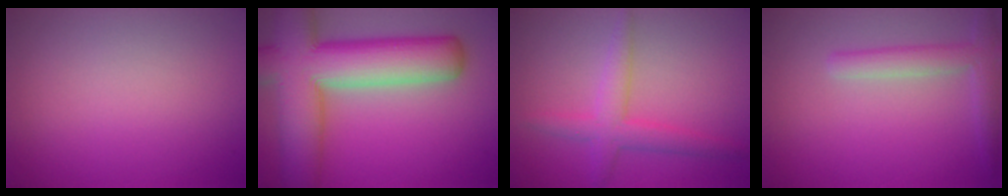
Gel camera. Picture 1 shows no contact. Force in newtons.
{"total": 12.8, "press": 12.8, "slide": 0.8}
{"total": 3.0, "press": 3.0, "slide": 0.2}
{"total": 3.0, "press": 3.0, "slide": 0.1}